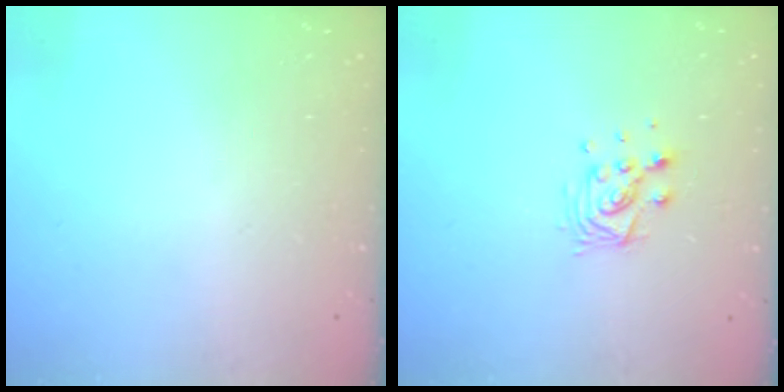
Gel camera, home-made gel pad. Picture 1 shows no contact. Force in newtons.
{"total": 9.8, "press": 9.8, "slide": 0.6}